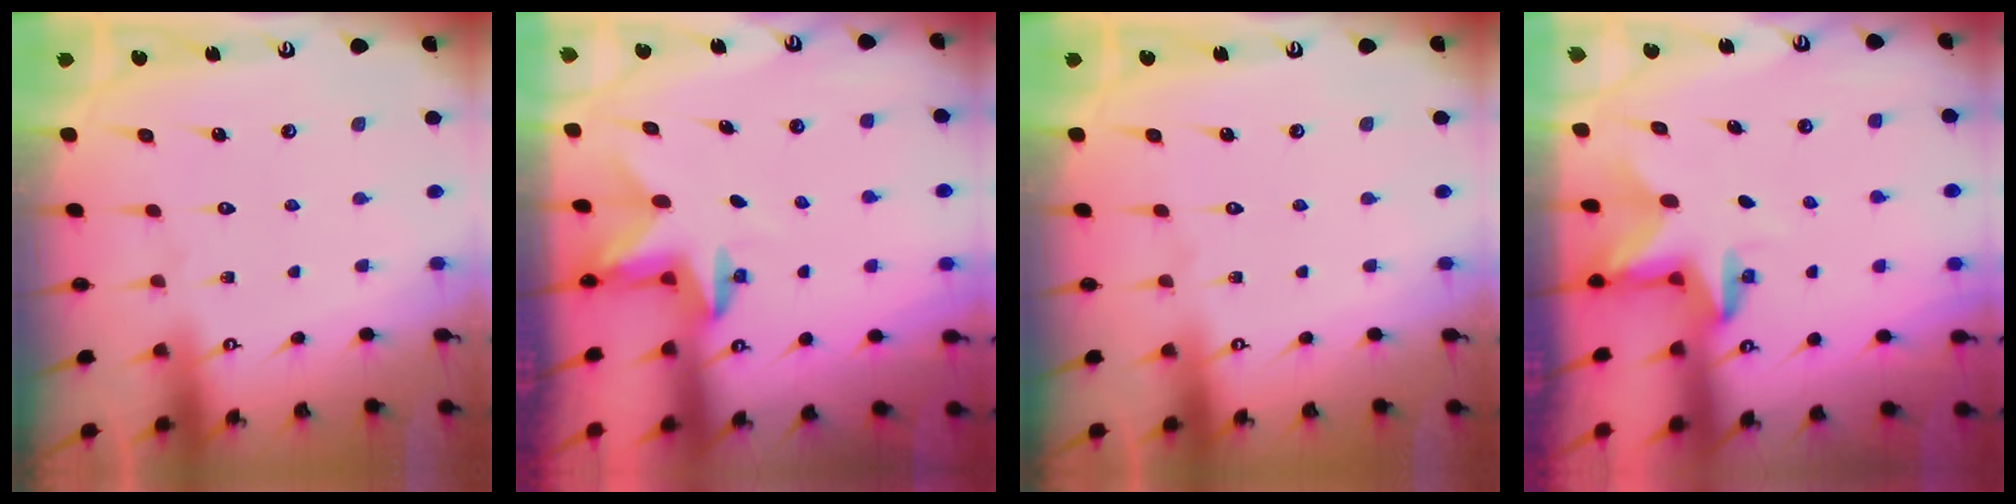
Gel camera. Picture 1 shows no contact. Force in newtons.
{"total": 2.6, "press": 2.5, "slide": 0.4}
{"total": 0.0}
{"total": 2.9, "press": 2.9, "slide": 0.2}